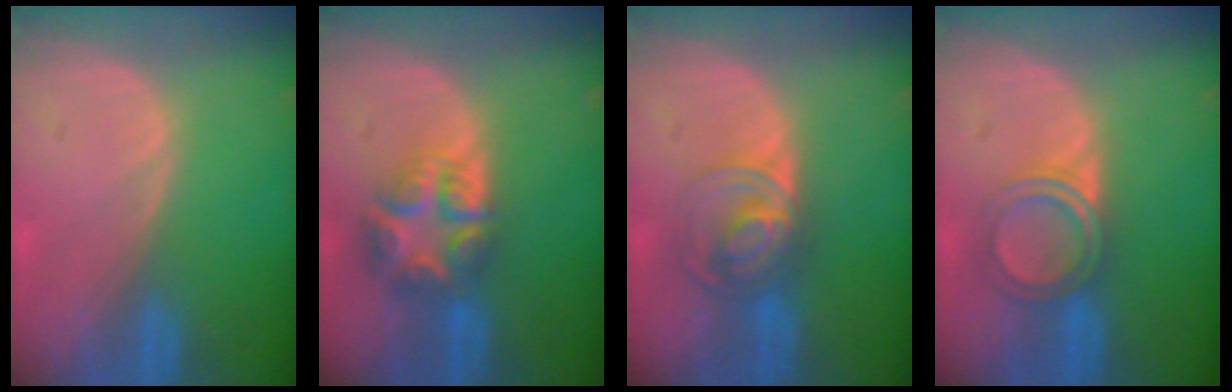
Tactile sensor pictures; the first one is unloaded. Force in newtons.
{"total": 8.0, "press": 6.9, "slide": 4.2}
{"total": 7.2, "press": 6.1, "slide": 3.9}
{"total": 5.0, "press": 4.7, "slide": 1.6}